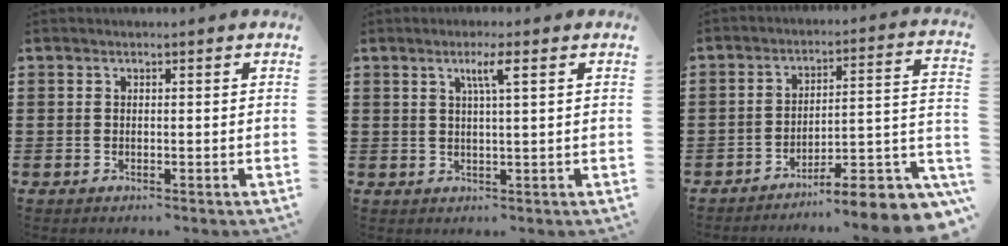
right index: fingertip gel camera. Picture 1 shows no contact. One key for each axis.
{"total": 3.3, "fx": 1.3, "fy": 0.0, "fz": 3.0, "tx": -0.063, "ty": 0.000, "tz": 0.019}
{"total": 7.9, "fx": -6.3, "fy": 1.1, "fz": 4.6, "tx": -0.056, "ty": -0.007, "tz": -0.120}